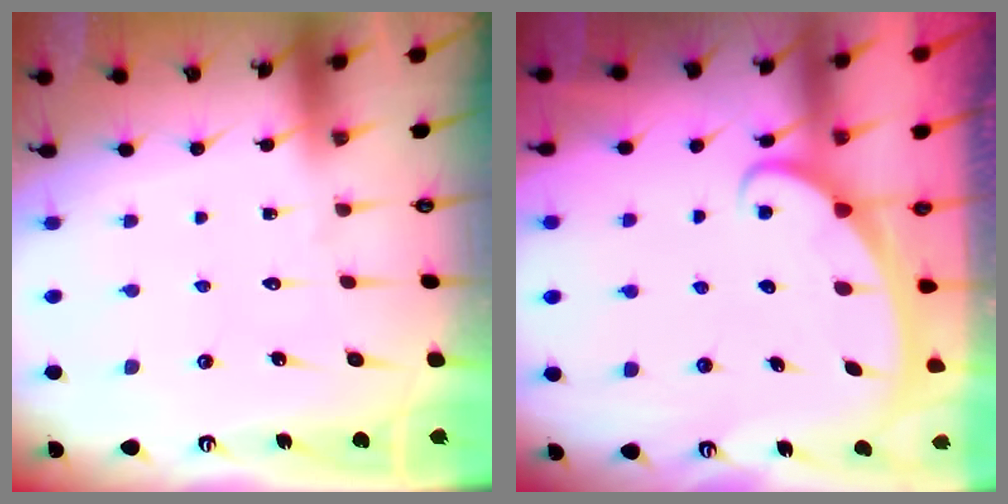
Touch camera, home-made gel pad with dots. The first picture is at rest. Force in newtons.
{"total": 2.5, "press": 2.5, "slide": 0.3}